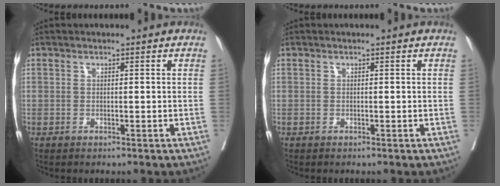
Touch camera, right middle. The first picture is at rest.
{"total": 0.0}